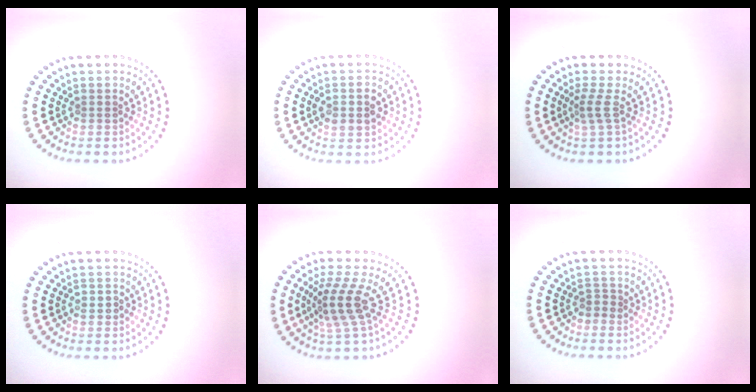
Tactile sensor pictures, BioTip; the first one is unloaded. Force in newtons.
{"total": 2.6, "press": 2.6, "slide": 0.2}
{"total": 1.9, "press": 1.2, "slide": 1.5}
{"total": 1.1, "press": 1.1, "slide": 0.3}
{"total": 4.1, "press": 2.9, "slide": 2.9}
{"total": 0.7, "press": 0.4, "slide": 0.5}